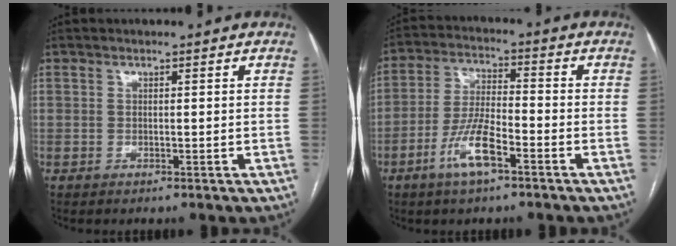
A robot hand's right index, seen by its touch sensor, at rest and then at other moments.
{"total": 8.3, "force": [-4.3, 2.0, 6.8], "torque": [-0.142, 0.000, -0.081]}